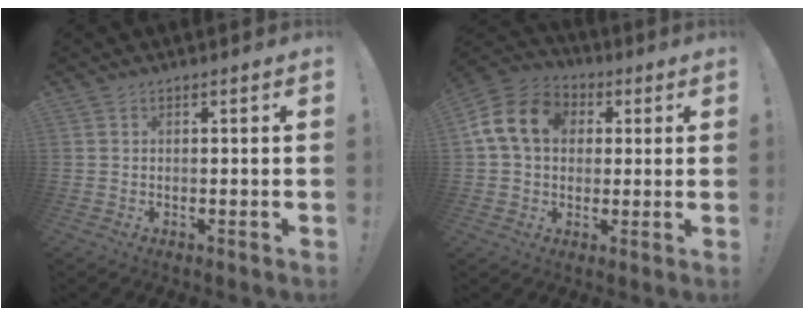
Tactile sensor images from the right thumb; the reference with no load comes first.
{"total": 15.4, "force": [3.6, 11.9, 9.1], "torque": [-0.150, 0.010, 0.069]}